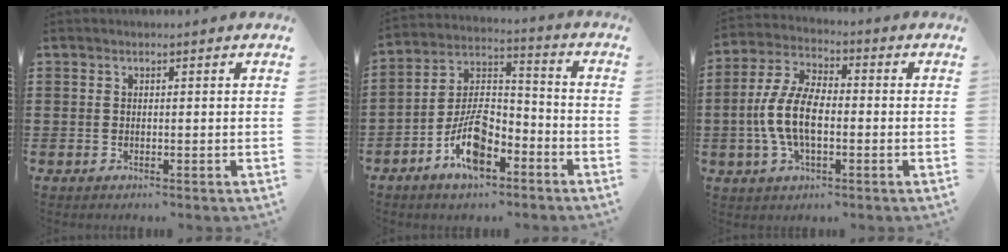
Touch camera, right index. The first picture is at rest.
{"total": 9.8, "force": [-5.9, 4.4, 6.6], "torque": [-0.133, 0.010, -0.108]}
{"total": 8.9, "force": [-1.6, 4.4, 7.6], "torque": [-0.181, -0.003, -0.038]}